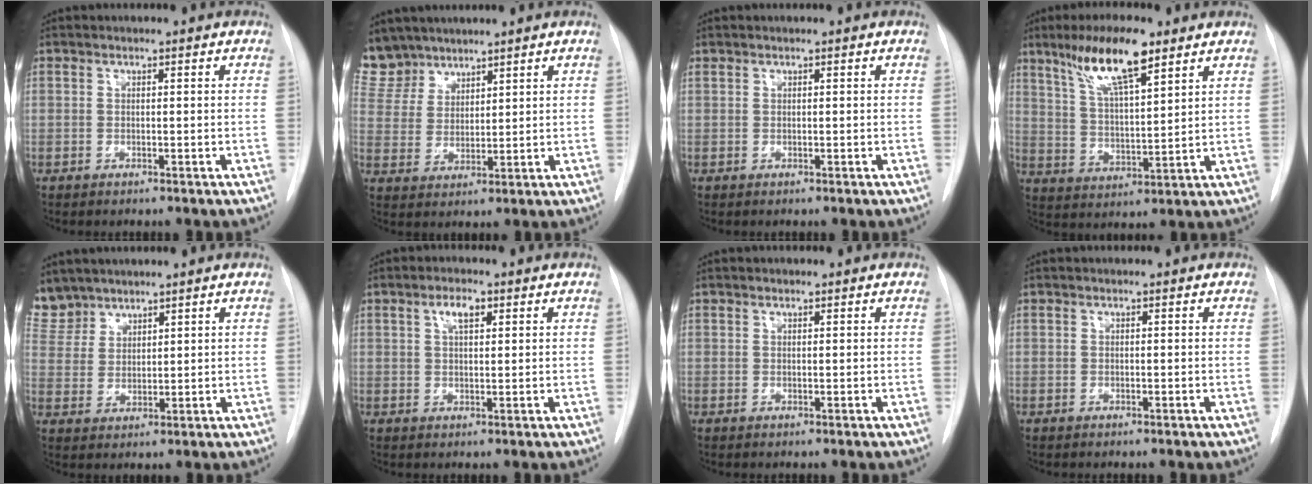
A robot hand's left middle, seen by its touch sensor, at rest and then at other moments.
{"total": 8.9, "force": [7.7, 4.3, 0.7], "torque": [-0.018, 0.010, 0.164]}
{"total": 0.0}
{"total": 11.3, "force": [7.3, 1.7, 8.4], "torque": [-0.160, 0.008, 0.134]}
{"total": 7.5, "force": [6.6, 3.6, 0.3], "torque": [-0.008, 0.007, 0.142]}
{"total": 3.2, "force": [1.5, 1.2, 2.6], "torque": [-0.049, 0.004, 0.027]}
{"total": 0.5, "force": [0.4, 0.2, 0.2], "torque": [-0.006, -0.002, 0.007]}
{"total": 0.0}